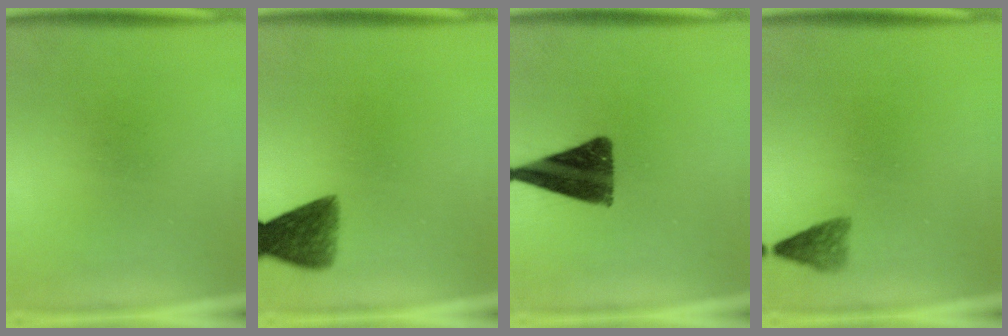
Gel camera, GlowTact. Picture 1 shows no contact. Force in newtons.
{"total": 6.7}
{"total": 12.2}
{"total": 2.3}